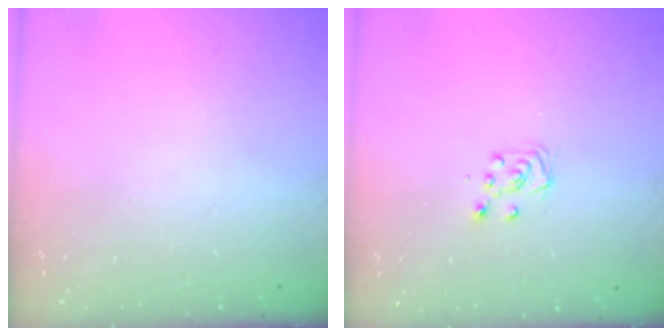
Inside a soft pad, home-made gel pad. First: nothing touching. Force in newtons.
{"total": 5.0, "press": 4.9, "slide": 0.6}